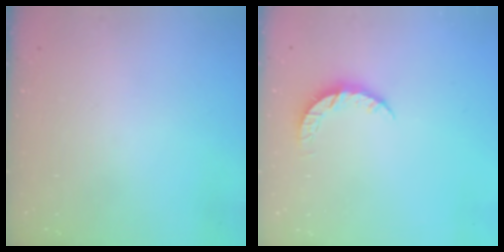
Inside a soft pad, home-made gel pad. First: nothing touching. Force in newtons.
{"total": 5.2, "press": 5.1, "slide": 0.4}